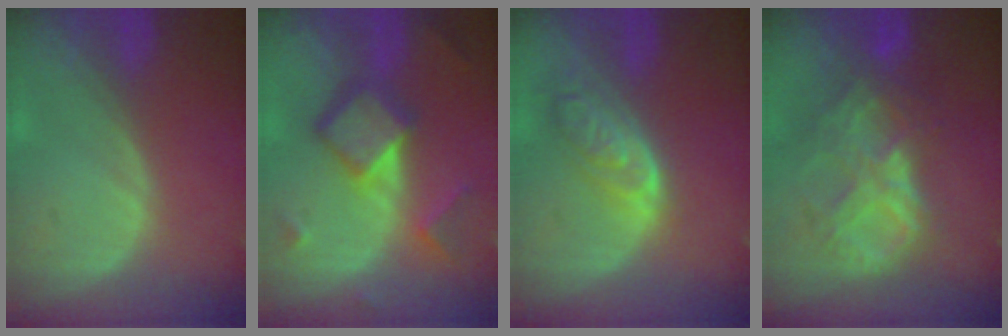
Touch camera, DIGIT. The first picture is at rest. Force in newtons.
{"total": 7.4, "press": 7.4, "slide": 0.5}
{"total": 6.3, "press": 5.7, "slide": 2.7}
{"total": 9.0, "press": 7.8, "slide": 4.5}